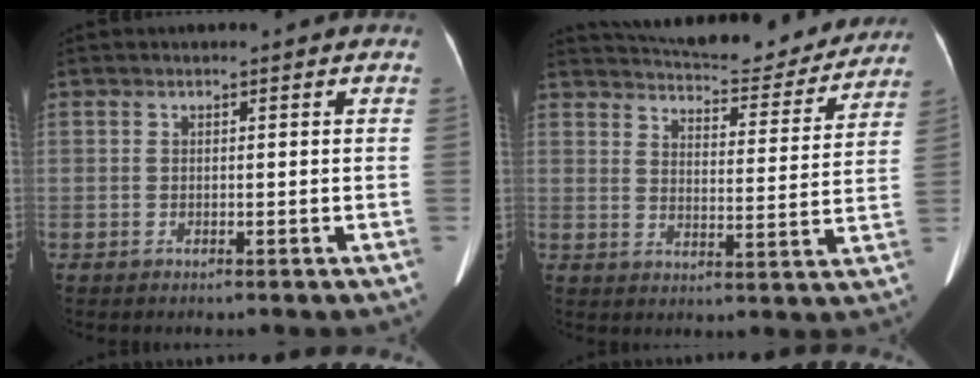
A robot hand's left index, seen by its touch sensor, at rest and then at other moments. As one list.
[{"total": 19.8, "force": [18.4, 4.2, 6.0], "torque": [-0.085, -0.013, 0.234]}]